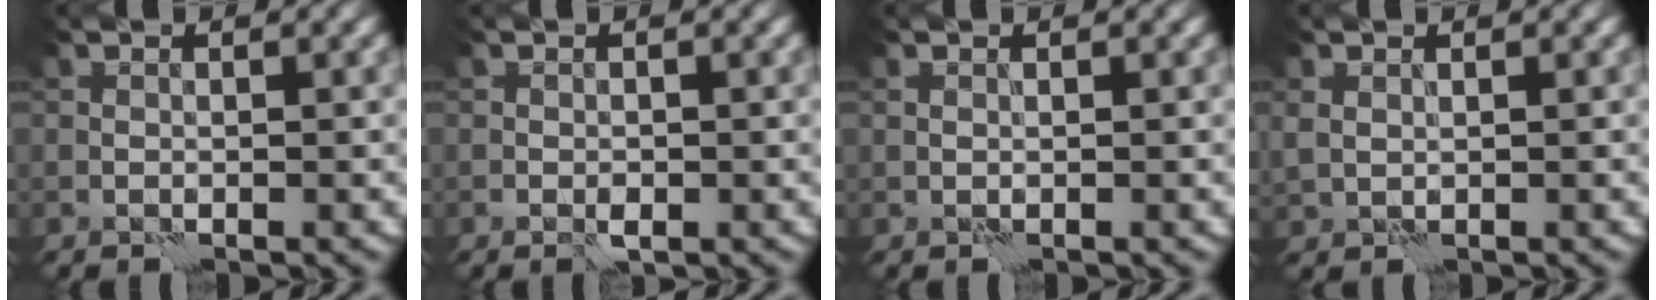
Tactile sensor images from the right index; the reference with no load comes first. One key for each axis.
{"total": 0.8, "fx": -0.4, "fy": 0.4, "fz": 0.6, "tx": -0.010, "ty": 0.000, "tz": -0.007}
{"total": 0.0}
{"total": 1.2, "fx": 0.5, "fy": 1.0, "fz": 0.5, "tx": -0.009, "ty": -0.004, "tz": 0.015}